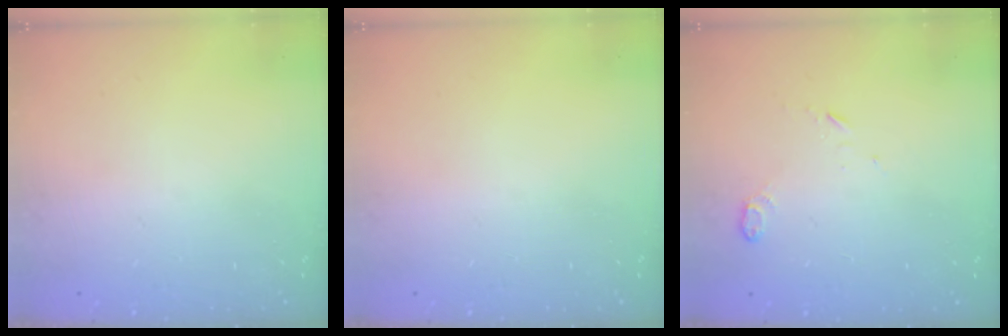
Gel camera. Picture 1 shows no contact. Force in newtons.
{"total": 0.0}
{"total": 3.4, "press": 3.3, "slide": 0.8}